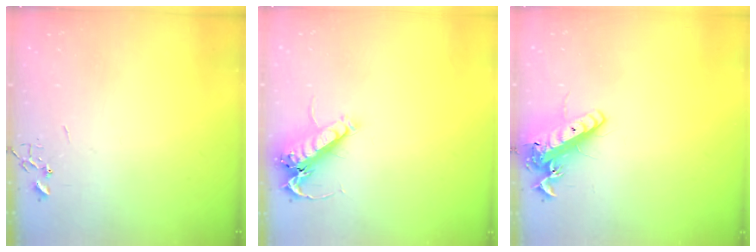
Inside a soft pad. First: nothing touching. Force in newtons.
{"total": 14.1, "press": 14.0, "slide": 1.8}
{"total": 15.0, "press": 14.7, "slide": 3.1}